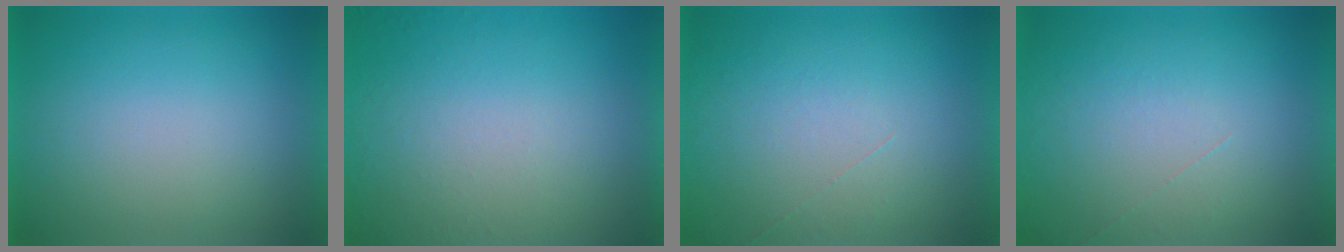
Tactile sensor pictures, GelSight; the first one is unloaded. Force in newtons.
{"total": 4.7}
{"total": 1.2}
{"total": 1.1}